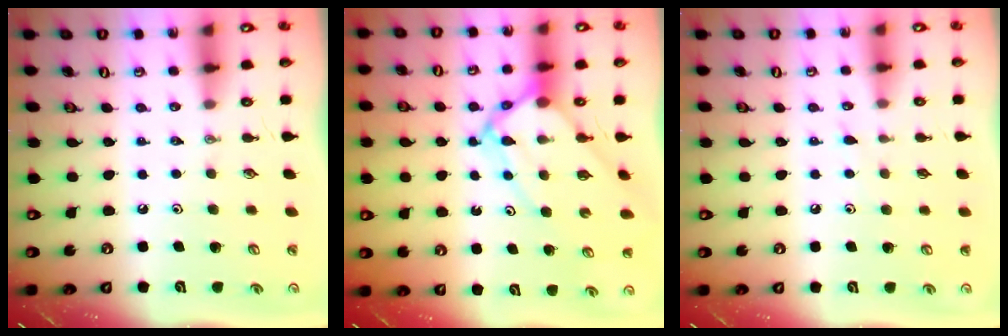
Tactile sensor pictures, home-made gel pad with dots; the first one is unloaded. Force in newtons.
{"total": 10.0, "press": 10.0, "slide": 0.7}
{"total": 5.7, "press": 5.7, "slide": 0.5}